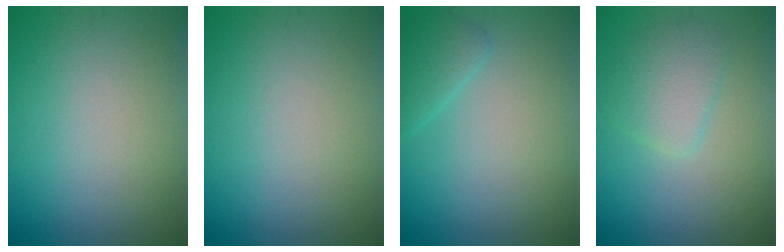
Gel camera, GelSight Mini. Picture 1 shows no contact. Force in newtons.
{"total": 0.0}
{"total": 1.8, "press": 1.8, "slide": 0.1}
{"total": 3.0, "press": 3.0, "slide": 0.2}